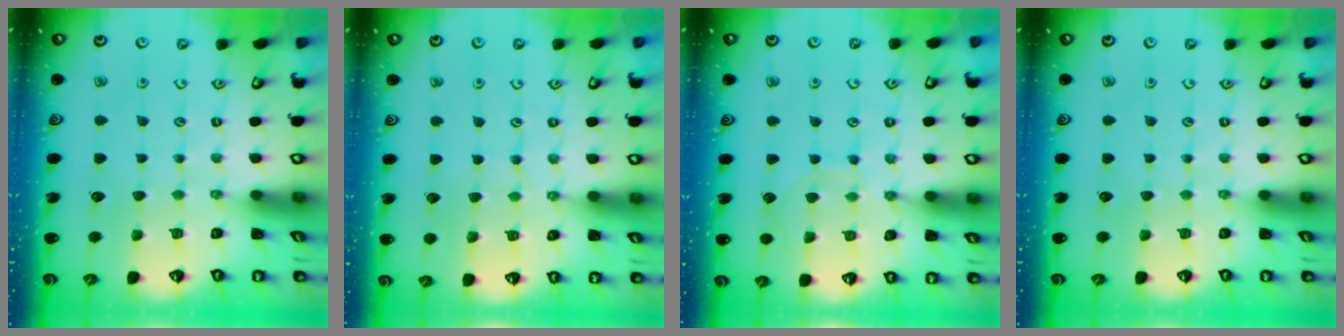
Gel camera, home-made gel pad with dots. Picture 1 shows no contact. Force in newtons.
{"total": 3.7, "press": 3.7, "slide": 0.4}
{"total": 7.8, "press": 7.7, "slide": 0.6}
{"total": 0.0}